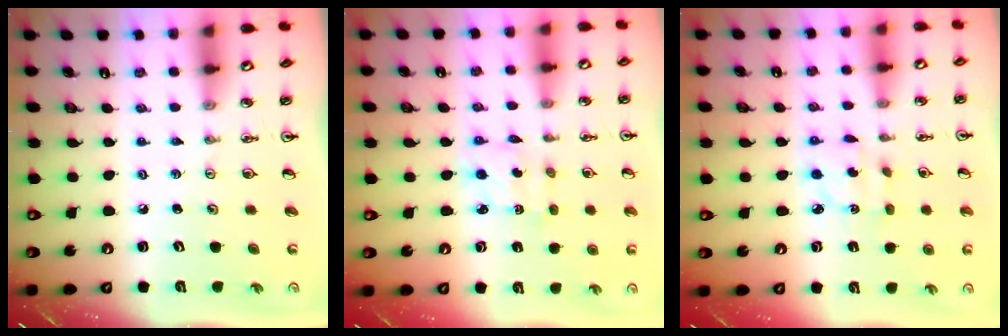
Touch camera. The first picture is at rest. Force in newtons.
{"total": 2.2, "press": 2.1, "slide": 0.7}
{"total": 3.2, "press": 3.2, "slide": 0.1}